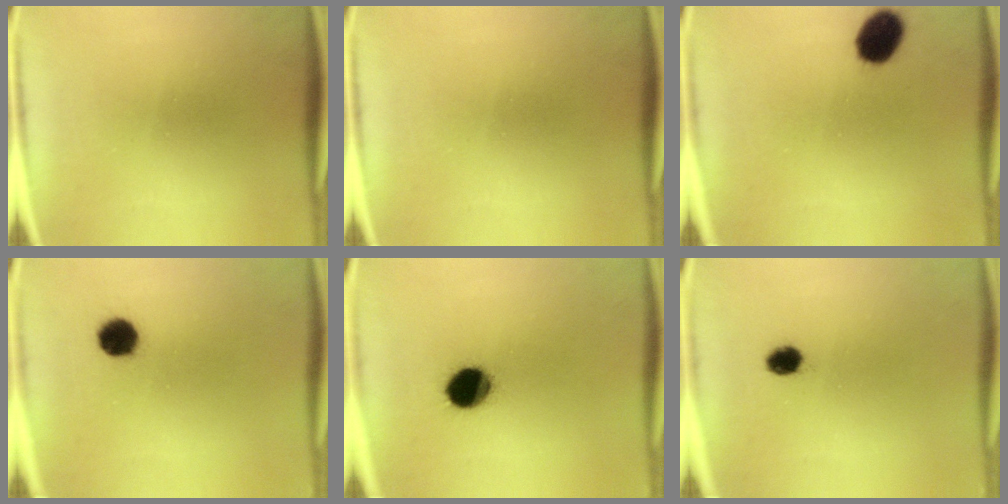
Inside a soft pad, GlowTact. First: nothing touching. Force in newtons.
{"total": 0.0}
{"total": 7.7}
{"total": 4.7}
{"total": 9.6}
{"total": 2.9}